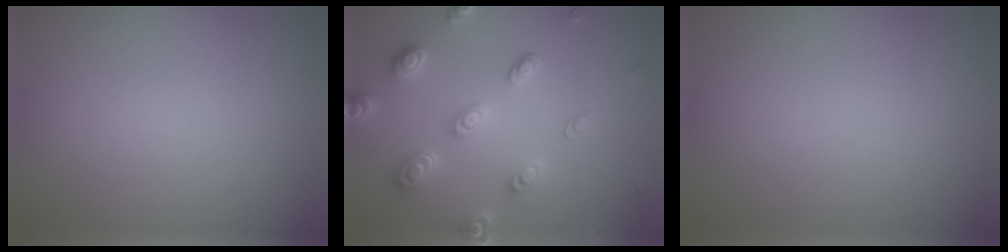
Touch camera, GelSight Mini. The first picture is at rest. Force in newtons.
{"total": 4.6, "press": 3.6, "slide": 2.9}
{"total": 0.0}